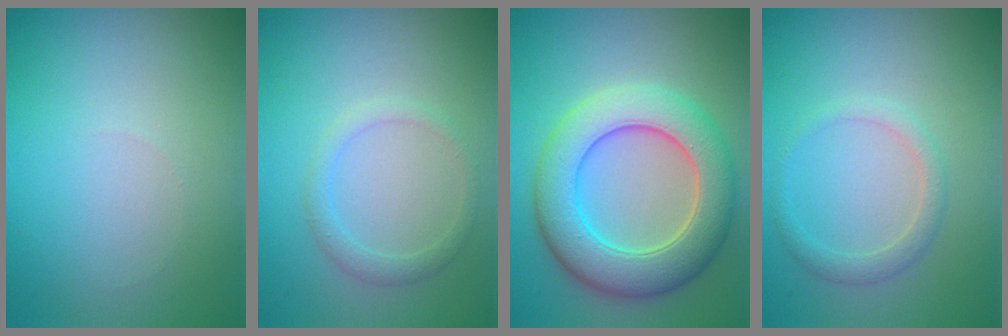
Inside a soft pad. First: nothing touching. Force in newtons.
{"total": 1.6, "press": 1.6, "slide": 0.1}
{"total": 8.2, "press": 8.2, "slide": 0.4}
{"total": 1.8, "press": 1.8, "slide": 0.1}